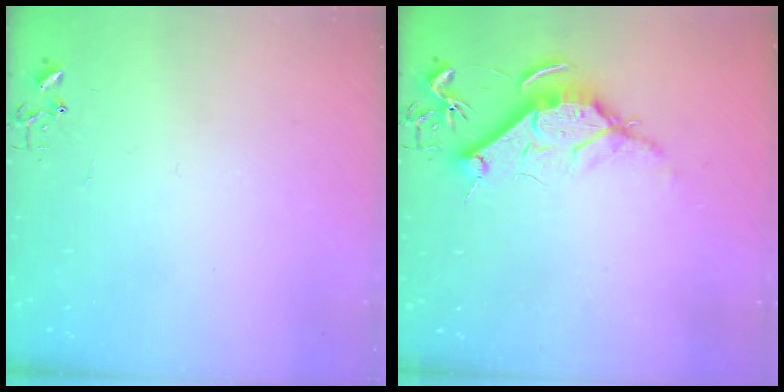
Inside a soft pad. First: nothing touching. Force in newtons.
{"total": 12.2, "press": 12.2, "slide": 1.1}